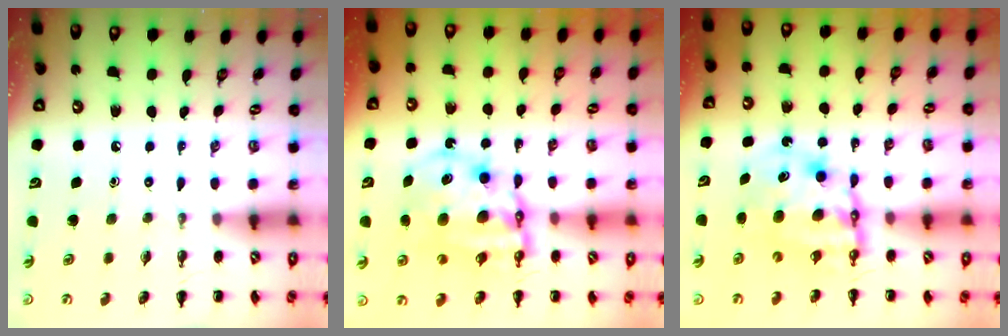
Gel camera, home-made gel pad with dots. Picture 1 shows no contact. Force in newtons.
{"total": 10.6, "press": 10.3, "slide": 2.5}
{"total": 10.0, "press": 9.7, "slide": 2.6}